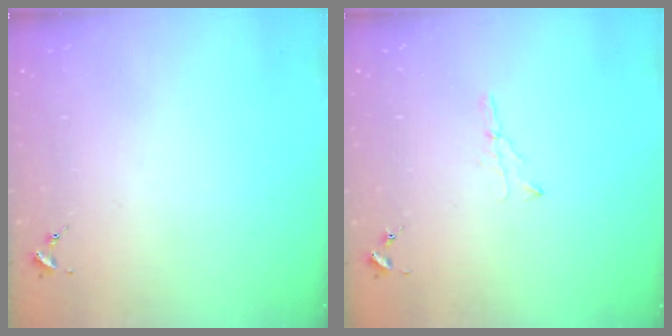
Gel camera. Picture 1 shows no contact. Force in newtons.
{"total": 3.7, "press": 3.7, "slide": 0.5}